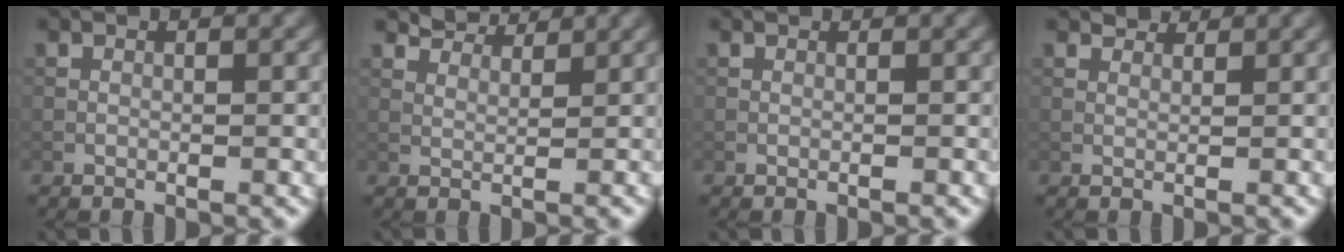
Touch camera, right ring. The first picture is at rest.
{"total": 3.0, "force": [2.8, 0.5, 0.9], "torque": [-0.024, -0.007, 0.052]}
{"total": 0.6, "force": [0.6, 0.1, 0.2], "torque": [-0.007, -0.001, 0.001]}
{"total": 1.9, "force": [1.7, 0.6, 0.6], "torque": [-0.016, -0.006, 0.024]}